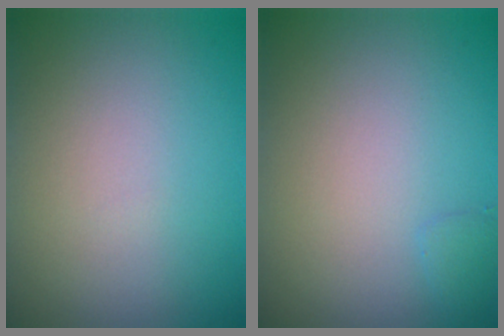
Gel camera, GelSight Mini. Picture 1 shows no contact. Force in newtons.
{"total": 0.7, "press": 0.7, "slide": 0.0}